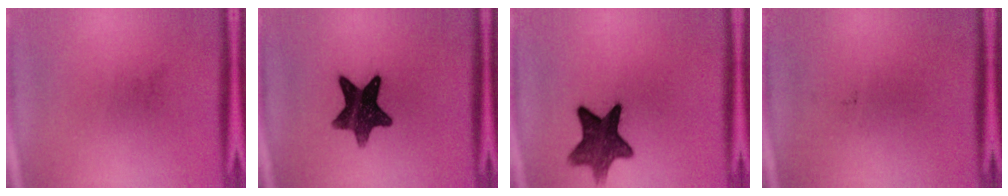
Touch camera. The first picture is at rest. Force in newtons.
{"total": 11.9}
{"total": 10.7}
{"total": 0.0}